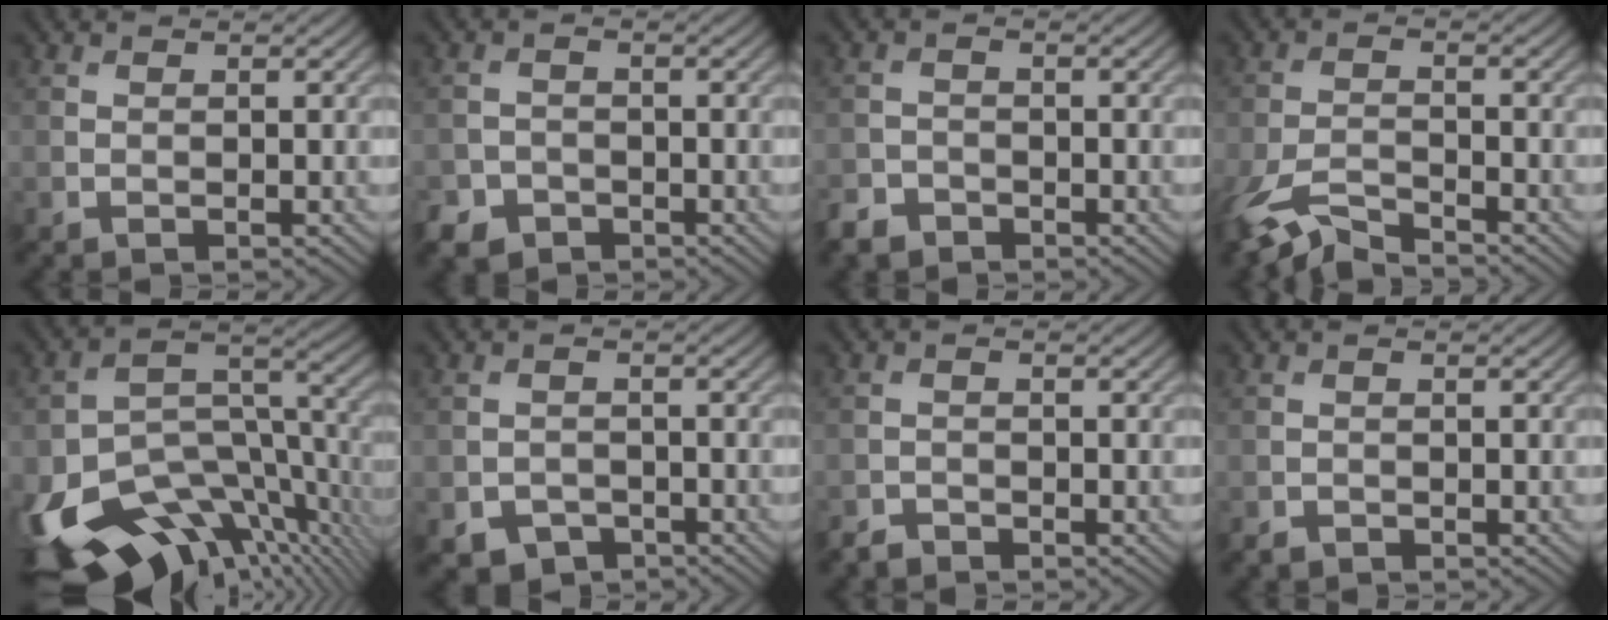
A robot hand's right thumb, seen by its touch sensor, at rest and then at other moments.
{"total": 3.2, "force": [-2.3, 2.1, 0.6], "torque": [-0.017, -0.004, -0.046]}
{"total": 2.6, "force": [-2.2, 1.4, 0.5], "torque": [-0.012, -0.001, -0.050]}
{"total": 5.3, "force": [-4.5, 1.1, 2.6], "torque": [-0.061, -0.010, -0.096]}
{"total": 17.2, "force": [-8.5, 9.4, 11.6], "torque": [-0.252, -0.042, -0.125]}
{"total": 2.8, "force": [-2.0, 1.8, 0.7], "torque": [-0.010, -0.005, -0.037]}
{"total": 1.5, "force": [-1.4, 0.4, 0.1], "torque": [-0.001, 0.002, -0.031]}
{"total": 0.8, "force": [-0.8, 0.4, 0.0], "torque": [-0.002, 0.000, -0.015]}